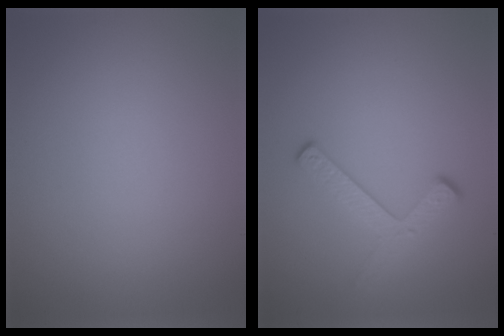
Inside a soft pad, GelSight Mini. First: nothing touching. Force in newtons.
{"total": 2.9, "press": 2.3, "slide": 1.7}